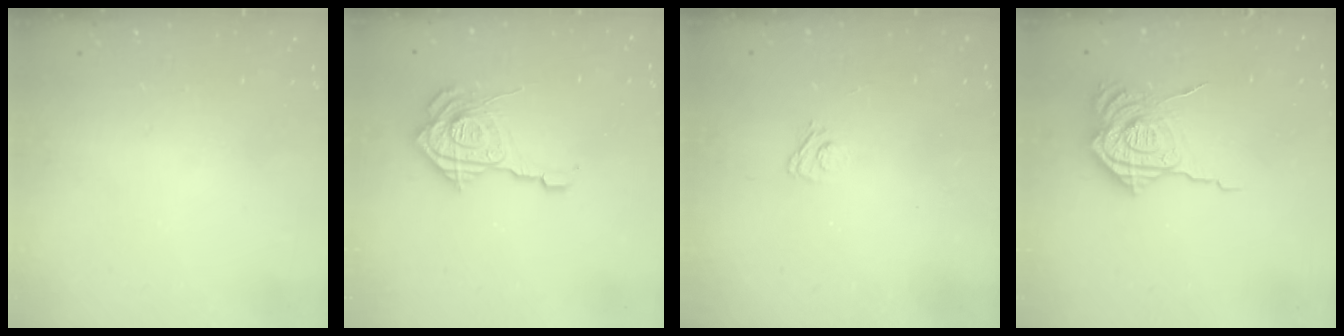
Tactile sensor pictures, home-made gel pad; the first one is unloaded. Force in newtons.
{"total": 16.9, "press": 16.8, "slide": 1.7}
{"total": 2.9, "press": 2.6, "slide": 1.2}
{"total": 16.1, "press": 16.0, "slide": 1.7}